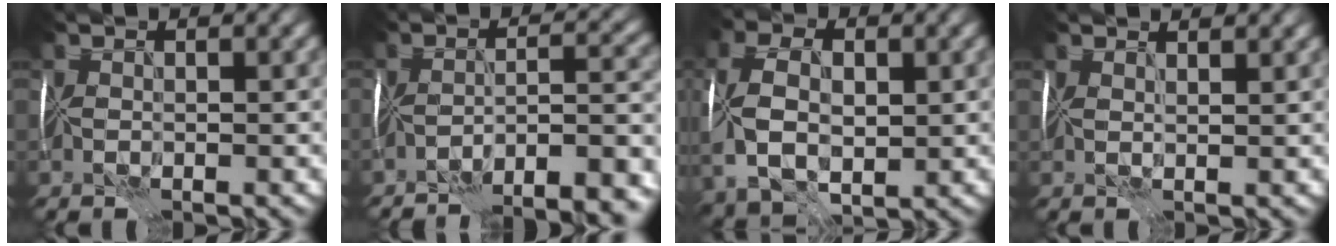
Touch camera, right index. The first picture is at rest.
{"total": 11.6, "force": [-10.1, 1.7, 5.5], "torque": [-0.056, 0.008, -0.115]}
{"total": 8.3, "force": [-0.5, 5.4, 6.3], "torque": [-0.145, -0.003, 0.004]}
{"total": 2.5, "force": [2.3, 0.0, 1.0], "torque": [-0.018, 0.005, 0.027]}